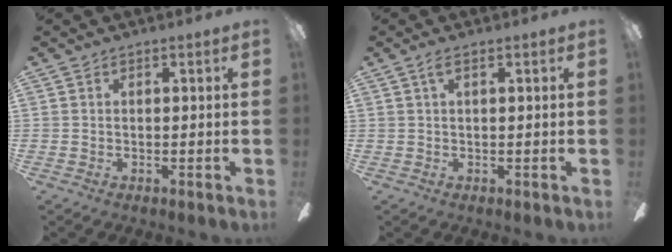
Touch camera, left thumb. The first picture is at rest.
{"total": 2.2, "force": [0.9, 0.5, 1.9], "torque": [-0.044, 0.005, 0.015]}